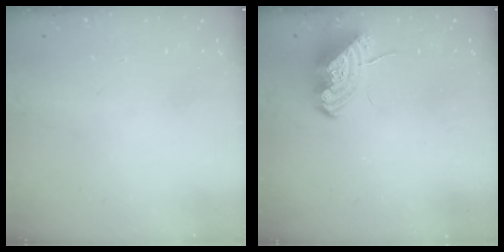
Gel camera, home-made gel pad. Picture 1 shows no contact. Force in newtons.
{"total": 9.0, "press": 8.9, "slide": 1.3}